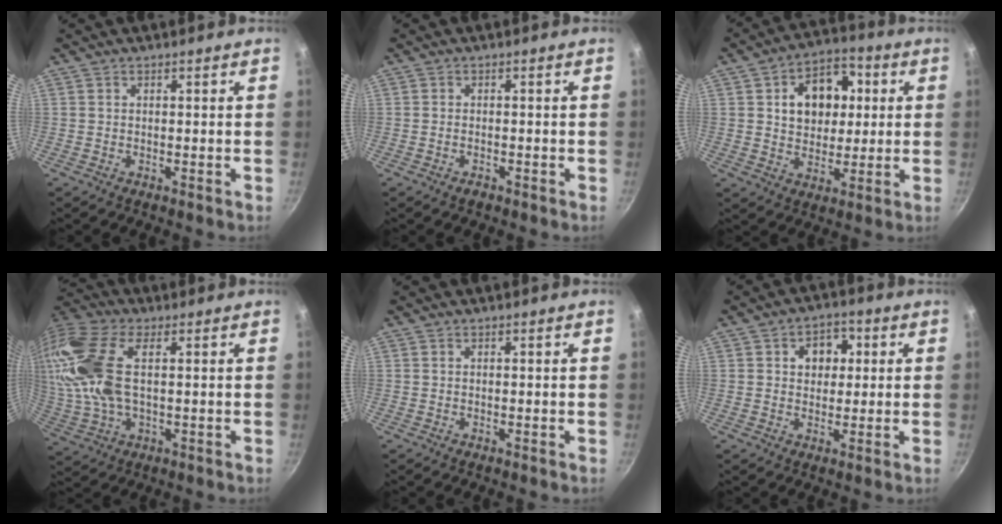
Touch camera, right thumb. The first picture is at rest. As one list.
[{"total": 1.2, "force": [-0.8, 0.6, 0.6], "torque": [-0.011, 0.006, -0.014]}, {"total": 12.9, "force": [2.9, 9.3, 8.4], "torque": [-0.083, 0.007, 0.043]}, {"total": 19.9, "force": [3.9, 10.3, 16.6], "torque": [-0.415, 0.014, 0.070]}, {"total": 0.0}, {"total": 6.3, "force": [1.5, 4.8, 3.9], "torque": [-0.021, 0.003, 0.017]}]